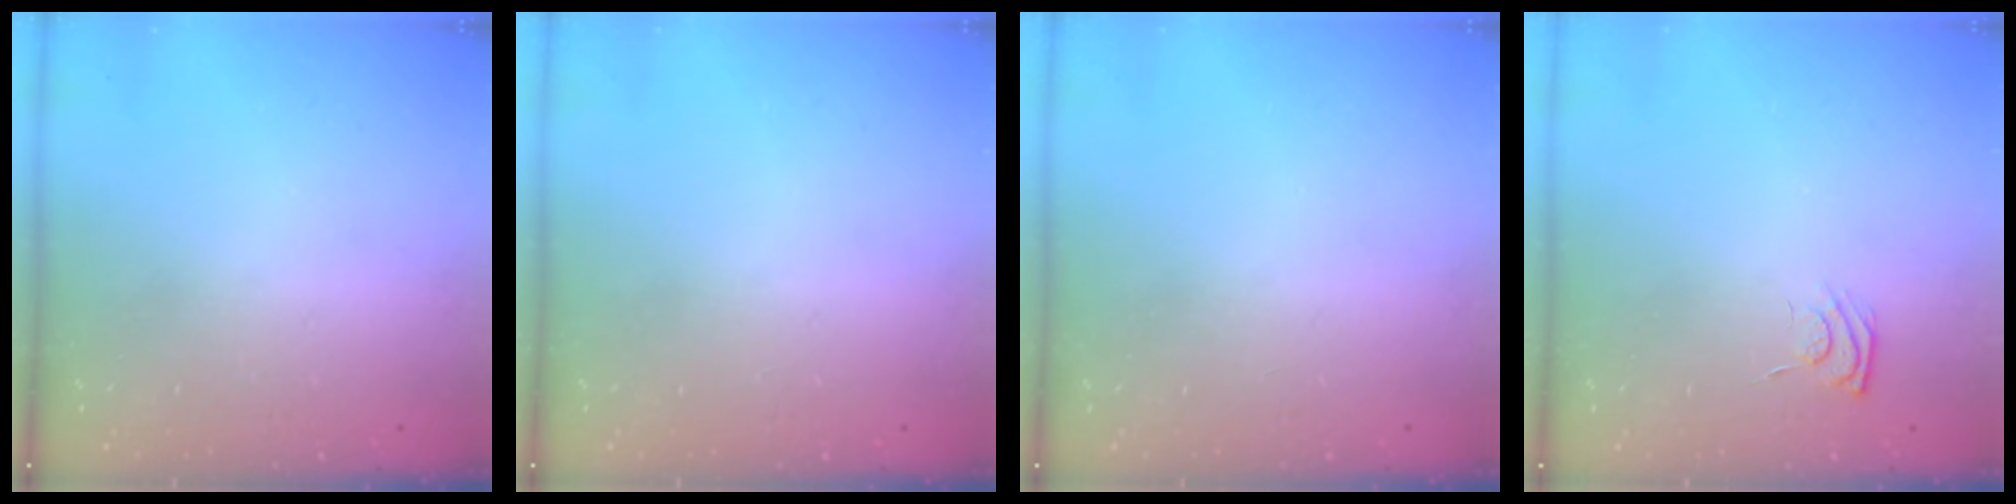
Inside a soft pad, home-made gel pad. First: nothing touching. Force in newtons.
{"total": 0.0}
{"total": 0.0}
{"total": 4.9, "press": 4.7, "slide": 1.1}